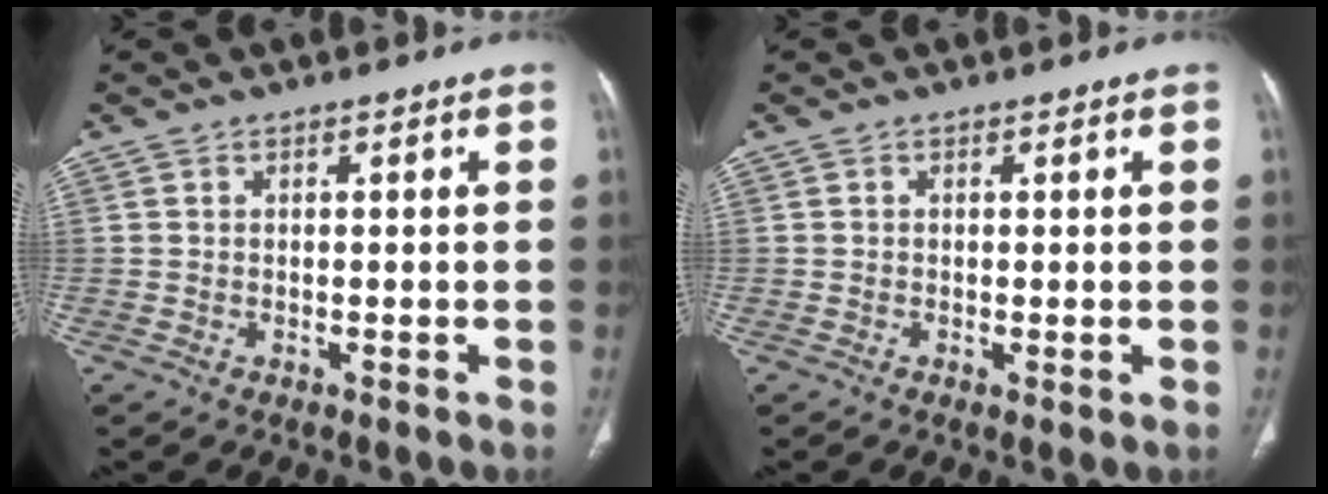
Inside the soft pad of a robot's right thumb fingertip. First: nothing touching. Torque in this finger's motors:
{"motor_torque": [-0.02, -0.11, -0.45, -0.13, -0.04]}